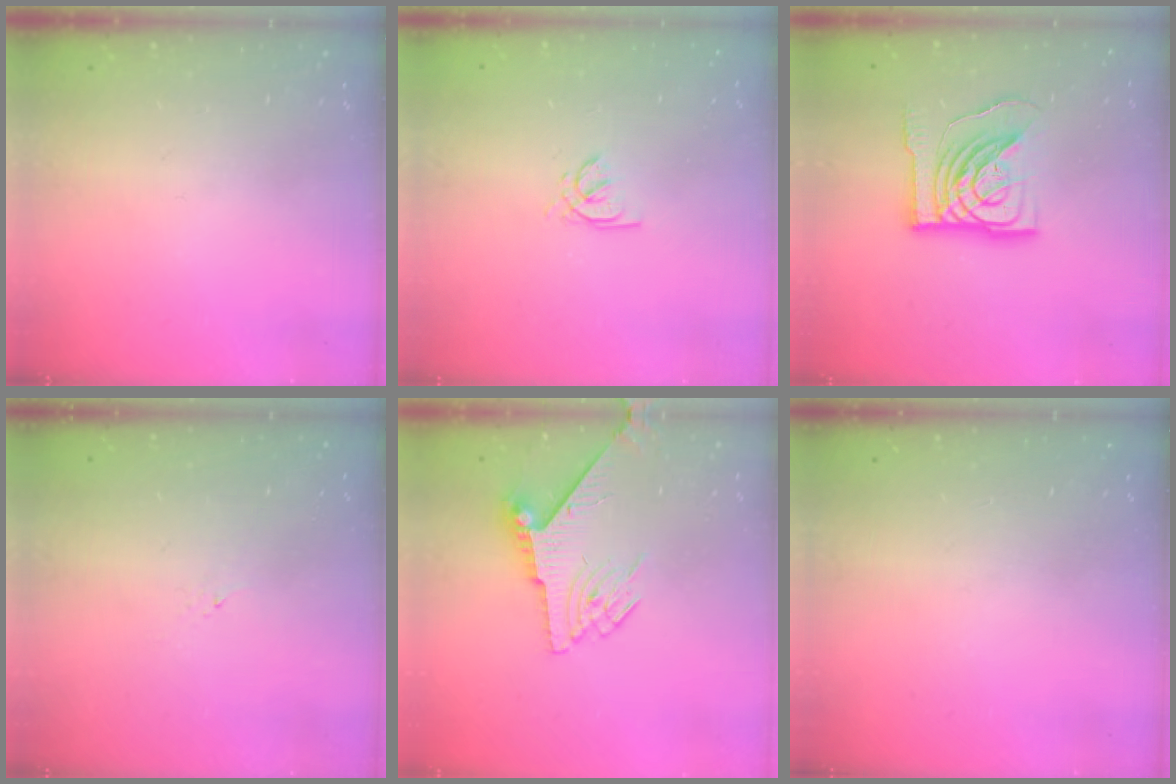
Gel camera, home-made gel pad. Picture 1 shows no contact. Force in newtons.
{"total": 1.5, "press": 1.5, "slide": 0.2}
{"total": 15.9, "press": 15.7, "slide": 1.9}
{"total": 1.2, "press": 1.1, "slide": 0.2}
{"total": 6.7, "press": 6.6, "slide": 1.0}
{"total": 0.0}